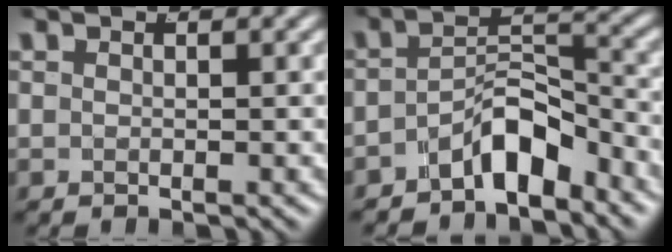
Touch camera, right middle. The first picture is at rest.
{"total": 4.9, "force": [-3.9, 1.6, 2.6], "torque": [-0.025, -0.004, -0.062]}